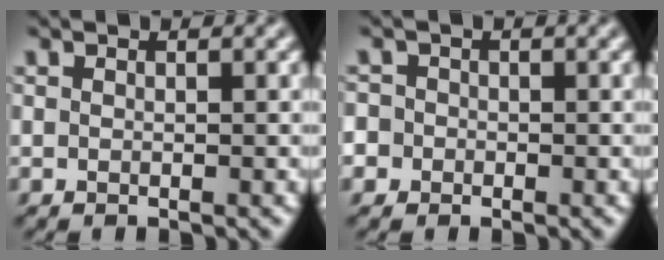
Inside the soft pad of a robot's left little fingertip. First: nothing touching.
{"total": 3.5, "force": [-0.8, 3.3, 0.9], "torque": [-0.004, 0.018, -0.040]}